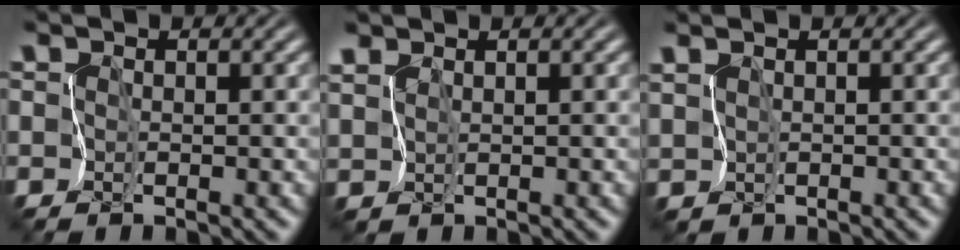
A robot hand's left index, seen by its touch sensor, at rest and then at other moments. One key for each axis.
{"total": 1.3, "fx": 1.3, "fy": 0.2, "fz": -0.1, "tx": -0.008, "ty": 0.003, "tz": 0.029}
{"total": 0.9, "fx": 0.7, "fy": 0.5, "fz": -0.3, "tx": 0.008, "ty": 0.001, "tz": 0.014}